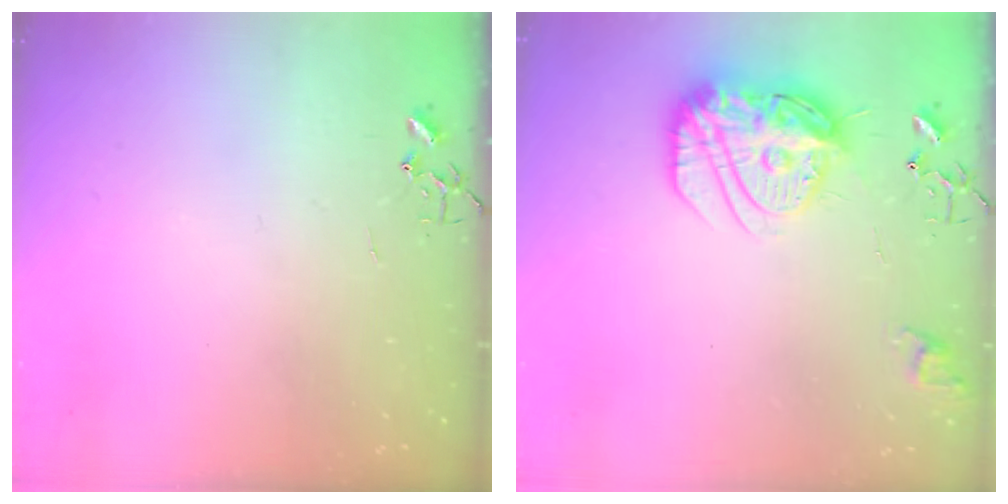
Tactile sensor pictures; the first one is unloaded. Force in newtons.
{"total": 16.5, "press": 16.5, "slide": 1.6}